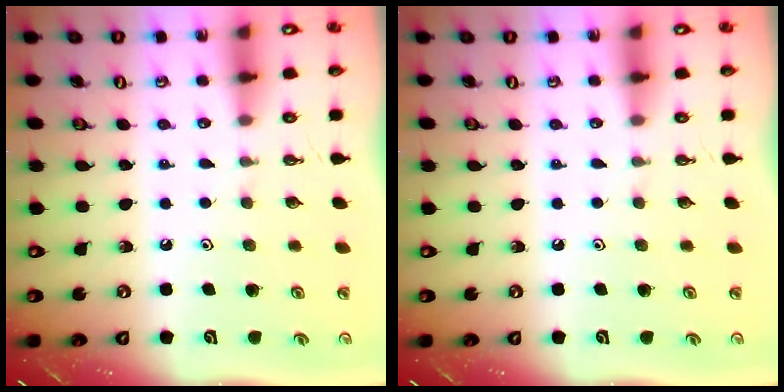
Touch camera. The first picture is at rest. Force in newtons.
{"total": 0.0}